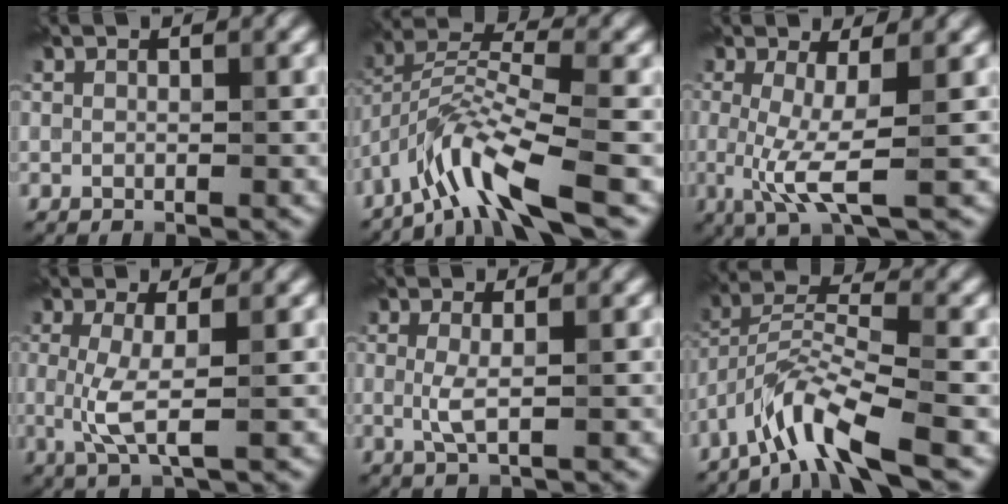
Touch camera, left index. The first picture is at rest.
{"total": 6.9, "force": [-4.6, 1.2, 5.0], "torque": [-0.096, 0.006, -0.095]}
{"total": 4.6, "force": [-0.6, 0.9, 4.5], "torque": [-0.098, -0.015, -0.011]}
{"total": 3.3, "force": [-0.1, 0.6, 3.3], "torque": [-0.074, -0.006, -0.002]}
{"total": 1.8, "force": [0.0, 0.3, 1.7], "torque": [-0.039, -0.003, -0.001]}
{"total": 6.0, "force": [-4.2, 0.9, 4.2], "torque": [-0.082, 0.006, -0.089]}